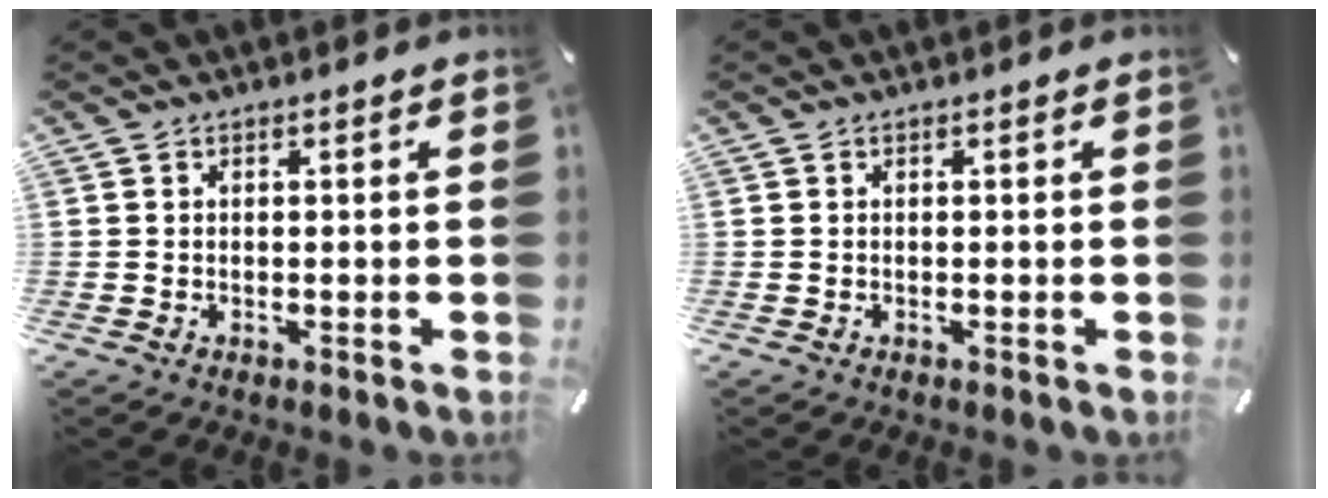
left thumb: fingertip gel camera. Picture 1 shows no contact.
{"total": 0.0}